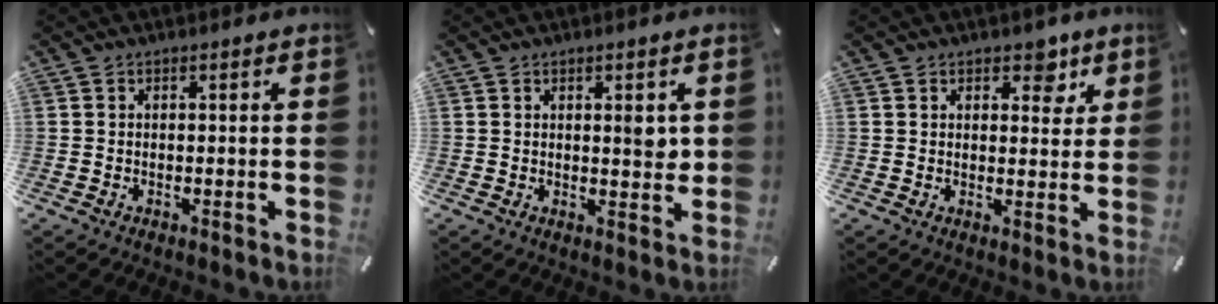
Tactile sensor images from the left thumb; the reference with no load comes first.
{"total": 3.9, "force": [1.3, 1.6, 3.3], "torque": [-0.036, -0.011, 0.015]}
{"total": 5.5, "force": [3.3, 3.5, 2.8], "torque": [-0.009, -0.018, 0.047]}